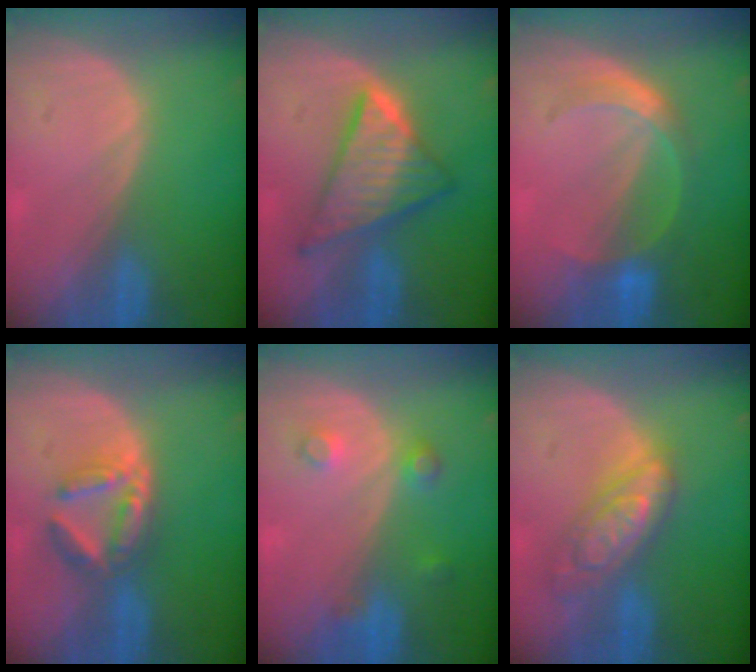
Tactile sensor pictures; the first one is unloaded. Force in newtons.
{"total": 9.0, "press": 9.0, "slide": 0.7}
{"total": 5.1, "press": 5.0, "slide": 0.8}
{"total": 5.9, "press": 5.6, "slide": 1.7}
{"total": 3.2, "press": 3.1, "slide": 0.8}
{"total": 7.2, "press": 7.2, "slide": 0.6}